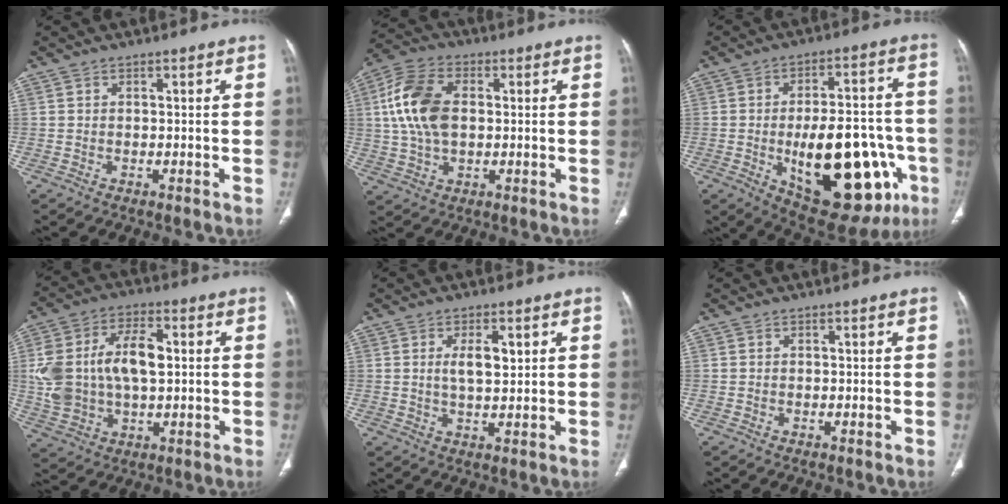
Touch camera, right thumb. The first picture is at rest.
{"total": 12.9, "force": [1.7, 7.9, 10.0], "torque": [-0.198, 0.010, 0.027]}
{"total": 25.7, "force": [-6.7, 11.8, 21.8], "torque": [-0.269, 0.020, -0.070]}
{"total": 16.2, "force": [1.5, 9.6, 13.0], "torque": [-0.244, 0.015, 0.034]}
{"total": 5.2, "force": [1.4, 2.2, 4.5], "torque": [-0.069, -0.010, 0.024]}
{"total": 0.0}